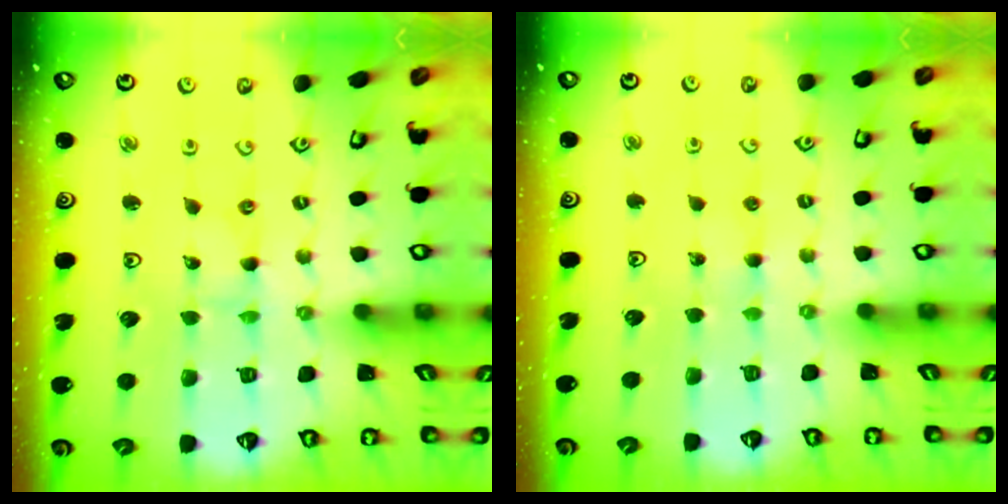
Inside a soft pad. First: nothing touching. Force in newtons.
{"total": 2.6, "press": 2.6, "slide": 0.3}